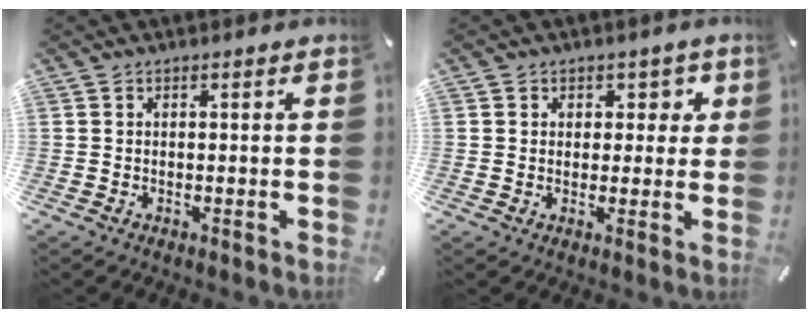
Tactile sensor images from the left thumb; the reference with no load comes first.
{"total": 4.1, "force": [1.1, 3.7, 1.4], "torque": [-0.004, 0.001, 0.010]}